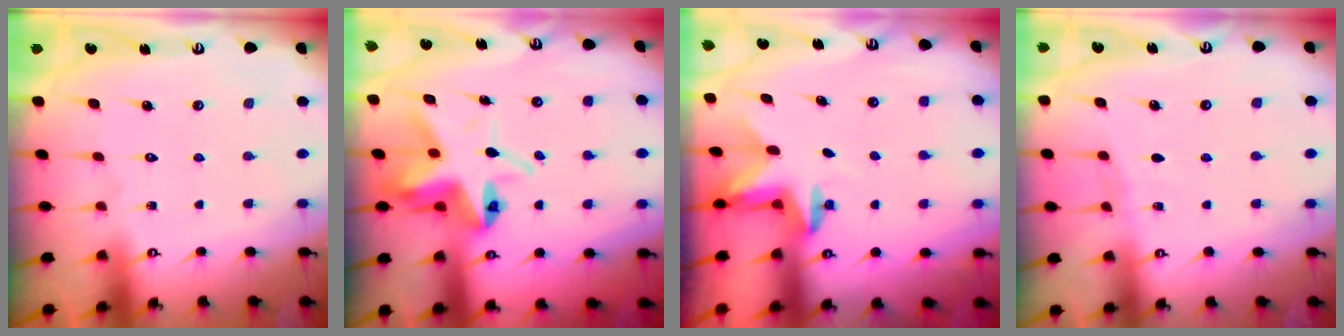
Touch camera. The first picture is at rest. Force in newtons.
{"total": 8.4, "press": 8.3, "slide": 1.1}
{"total": 2.5, "press": 2.4, "slide": 0.5}
{"total": 3.3, "press": 3.2, "slide": 0.4}